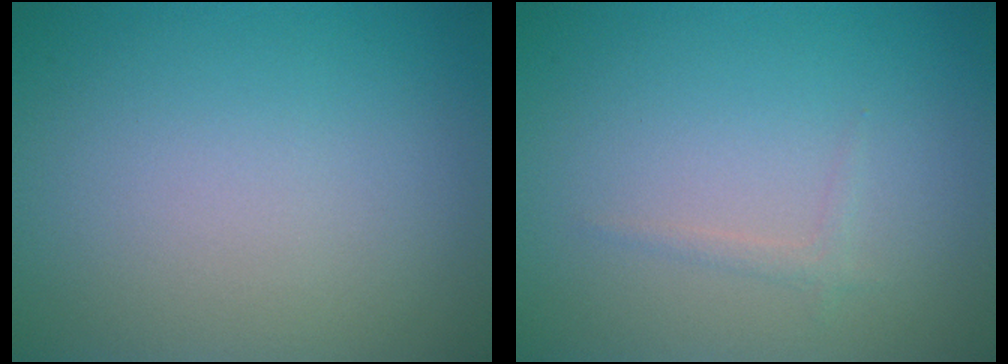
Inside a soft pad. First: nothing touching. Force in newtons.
{"total": 0.8, "press": 0.8, "slide": 0.1}